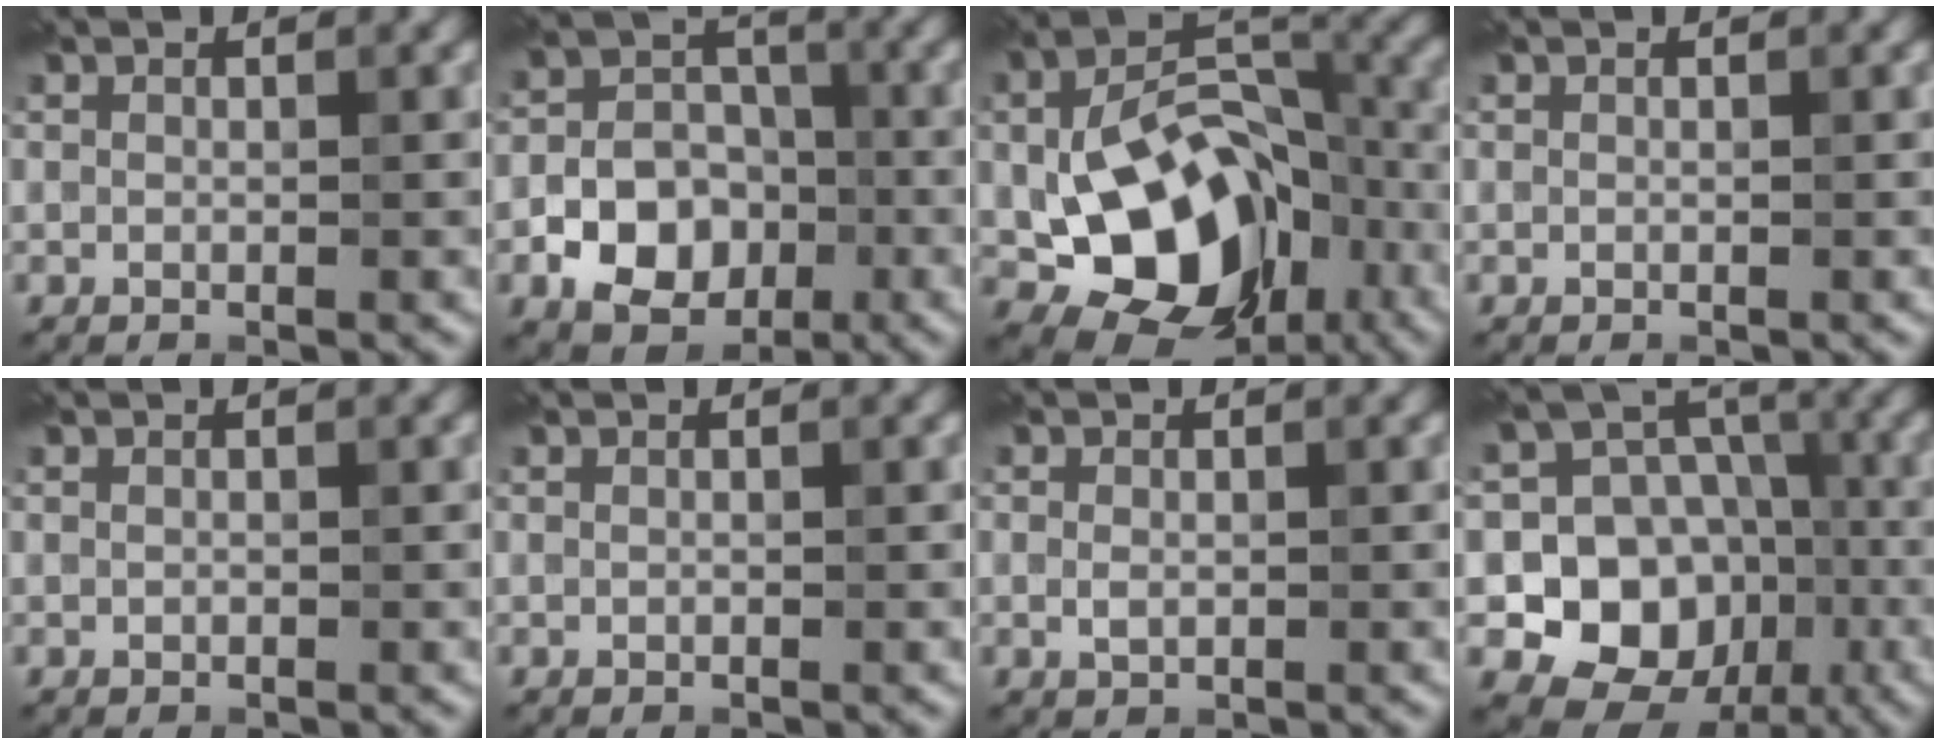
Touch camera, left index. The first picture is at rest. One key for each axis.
{"total": 8.7, "fx": -3.3, "fy": 7.2, "fz": 3.8, "tx": -0.048, "ty": -0.008, "tz": -0.072}
{"total": 12.4, "fx": -3.8, "fy": 8.1, "fz": 8.6, "tx": -0.150, "ty": -0.003, "tz": -0.064}
{"total": 0.0}
{"total": 0.0}
{"total": 0.0}
{"total": 0.8, "fx": -0.2, "fy": 0.4, "fz": 0.7, "tx": -0.017, "ty": -0.001, "tz": 0.000}
{"total": 11.6, "fx": -3.2, "fy": 9.7, "fz": 5.4, "tx": -0.096, "ty": 0.005, "tz": -0.077}